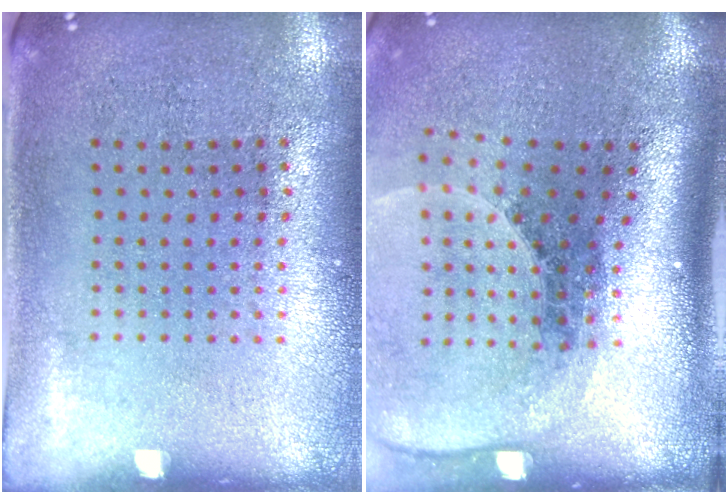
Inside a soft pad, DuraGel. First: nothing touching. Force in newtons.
{"total": 2.7, "press": 1.9, "slide": 2.0}